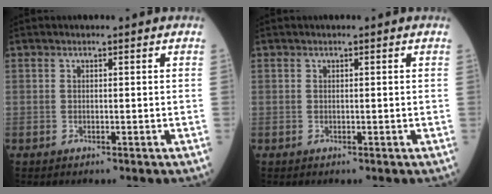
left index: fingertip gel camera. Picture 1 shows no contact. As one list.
[{"total": 0.0}]